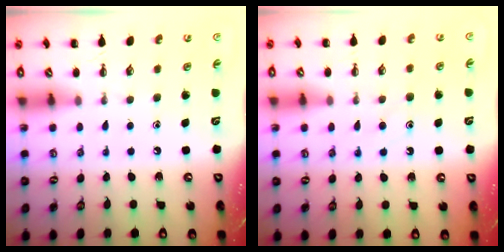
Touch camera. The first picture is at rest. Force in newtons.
{"total": 9.1, "press": 9.1, "slide": 0.9}